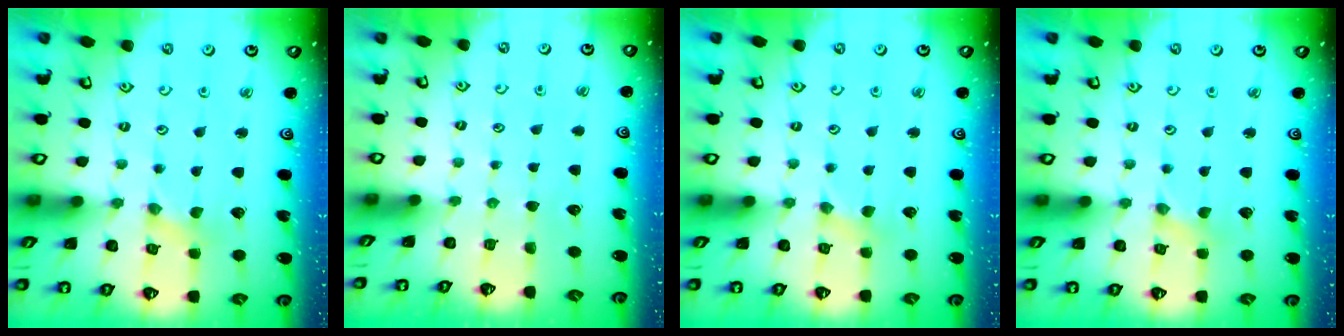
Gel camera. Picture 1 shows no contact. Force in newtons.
{"total": 0.0}
{"total": 1.9, "press": 1.8, "slide": 0.4}
{"total": 0.0}